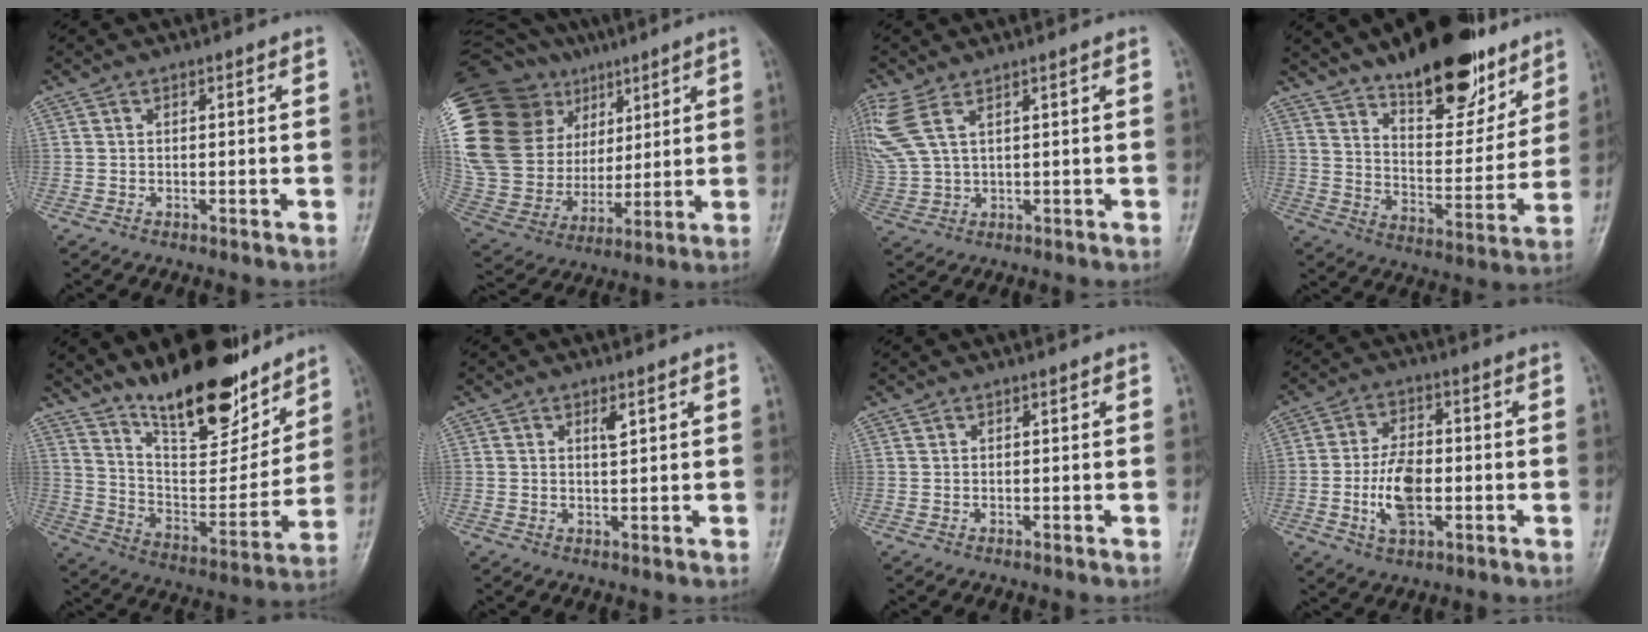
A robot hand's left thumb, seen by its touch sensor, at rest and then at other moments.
{"total": 33.4, "force": [15.2, 22.5, 19.5], "torque": [-0.413, 0.036, 0.305]}
{"total": 8.7, "force": [4.2, 3.7, 6.7], "torque": [-0.181, 0.002, 0.098]}
{"total": 20.5, "force": [14.2, 8.4, 12.2], "torque": [-0.128, -0.080, 0.224]}
{"total": 20.1, "force": [15.3, 6.9, 11.0], "torque": [-0.126, -0.099, 0.260]}
{"total": 1.9, "force": [0.9, 0.6, 1.6], "torque": [-0.023, -0.006, 0.017]}
{"total": 0.0}
{"total": 9.6, "force": [-1.9, 5.3, 7.7], "torque": [-0.135, 0.011, -0.034]}